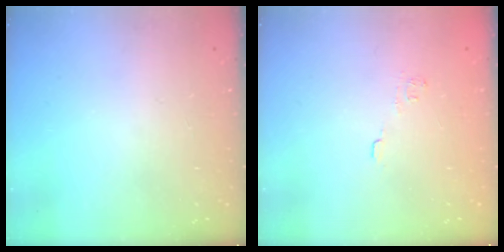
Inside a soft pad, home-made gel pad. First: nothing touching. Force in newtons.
{"total": 6.9, "press": 6.8, "slide": 1.2}